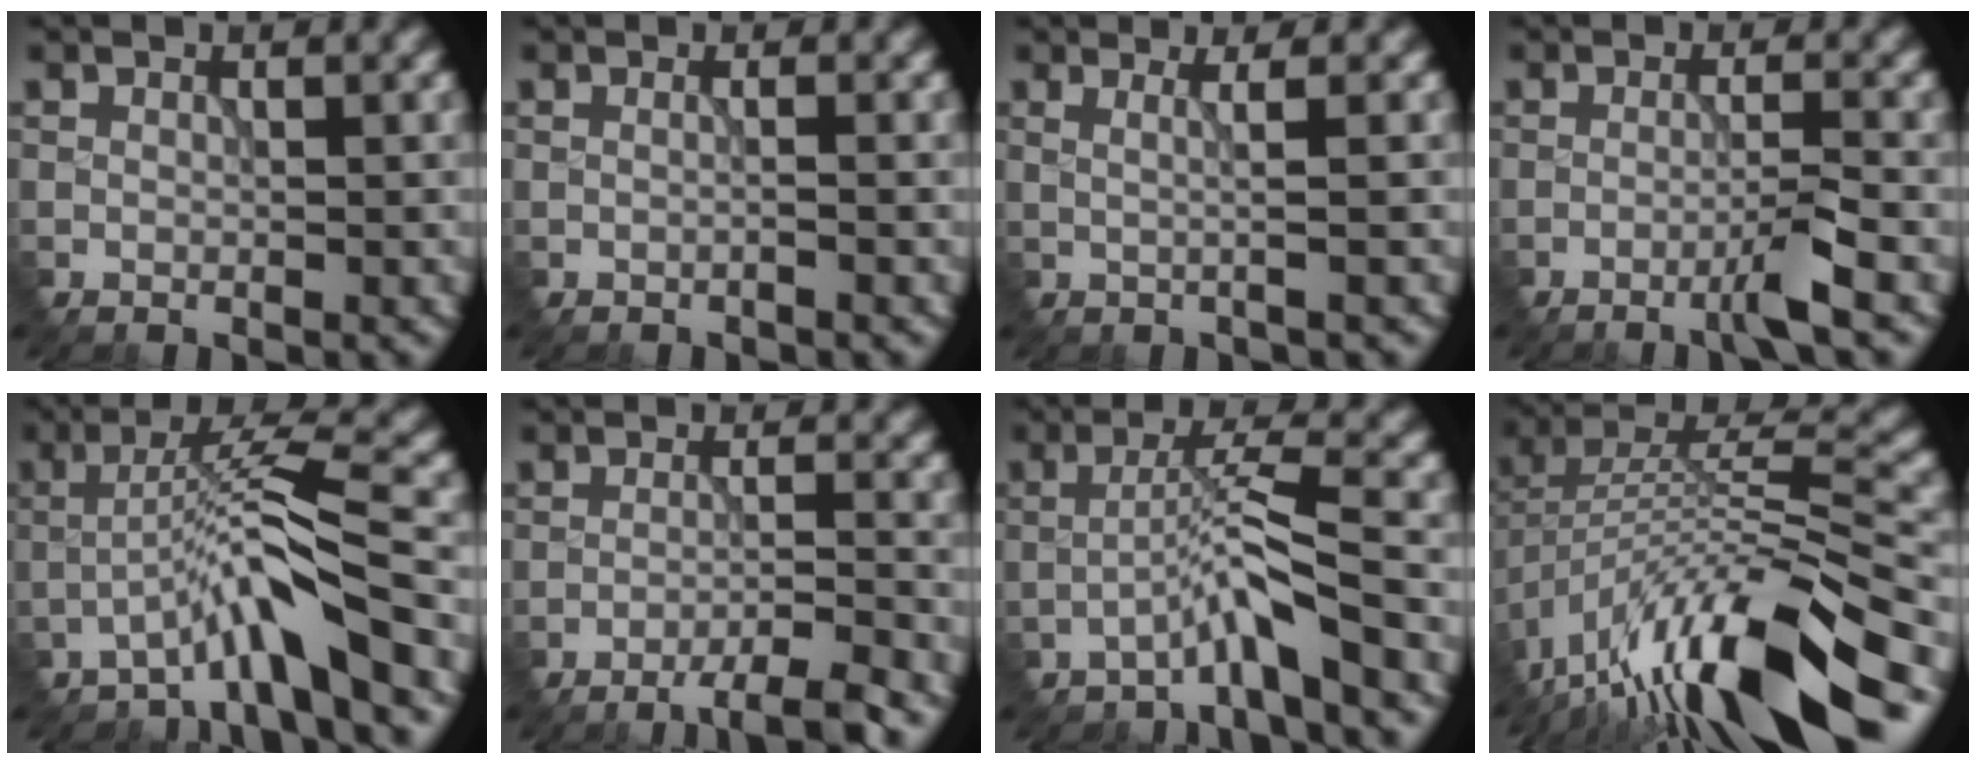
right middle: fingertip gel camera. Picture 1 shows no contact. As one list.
[{"total": 0.7, "force": [-0.2, 0.2, 0.7], "torque": [-0.010, 0.001, -0.009]}, {"total": 2.0, "force": [0.3, 0.5, 1.9], "torque": [-0.032, 0.005, -0.006]}, {"total": 2.5, "force": [-1.4, -0.1, 2.1], "torque": [-0.034, 0.006, -0.035]}, {"total": 5.6, "force": [-3.3, 0.2, 4.5], "torque": [-0.080, 0.021, -0.067]}, {"total": 4.2, "force": [-3.0, 0.3, 3.0], "torque": [-0.043, 0.006, -0.058]}, {"total": 3.7, "force": [-2.3, -0.3, 2.9], "torque": [-0.056, 0.021, -0.054]}, {"total": 15.3, "force": [-9.5, 4.0, 11.4], "torque": [-0.214, 0.021, -0.162]}]